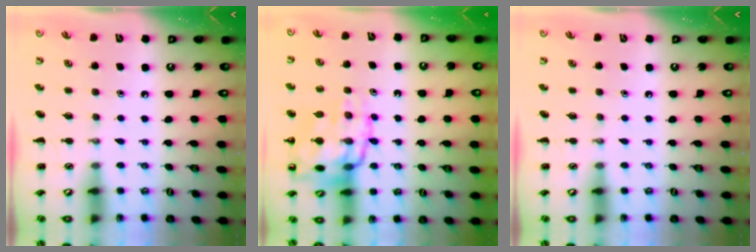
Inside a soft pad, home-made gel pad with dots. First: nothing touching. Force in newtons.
{"total": 18.4, "press": 18.2, "slide": 2.4}
{"total": 0.0}